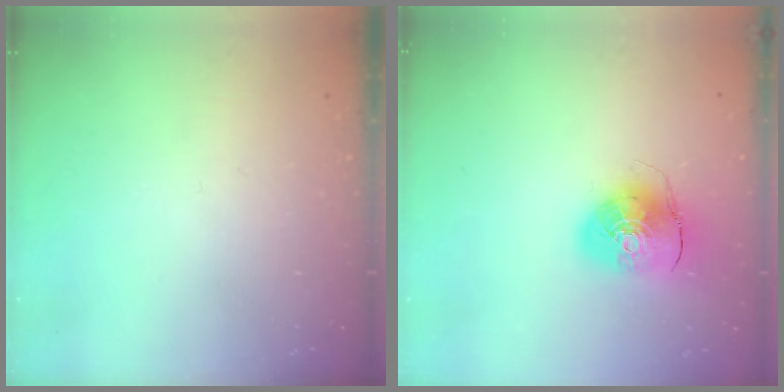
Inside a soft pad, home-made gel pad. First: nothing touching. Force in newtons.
{"total": 10.8, "press": 10.6, "slide": 1.8}